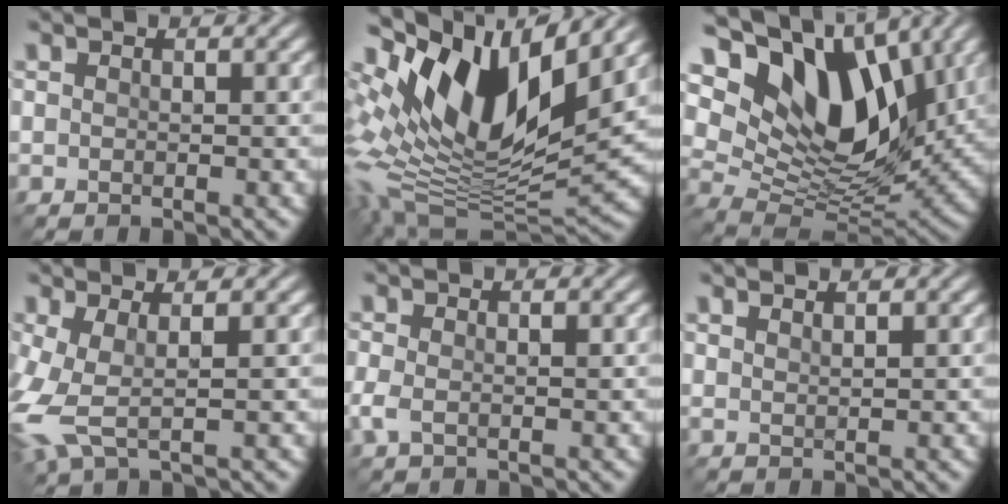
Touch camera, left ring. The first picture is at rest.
{"total": 14.6, "force": [4.3, 7.0, 12.0], "torque": [-0.238, 0.004, 0.074]}
{"total": 13.8, "force": [6.5, 7.7, 9.5], "torque": [-0.161, 0.004, 0.111]}
{"total": 4.7, "force": [-0.4, 1.7, 4.3], "torque": [-0.124, -0.007, -0.012]}
{"total": 1.8, "force": [-0.2, 0.9, 1.5], "torque": [-0.039, -0.003, -0.006]}
{"total": 1.5, "force": [1.2, 0.4, 0.8], "torque": [0.000, 0.001, 0.010]}